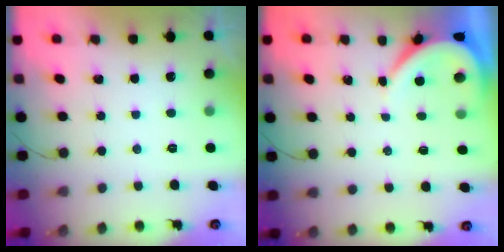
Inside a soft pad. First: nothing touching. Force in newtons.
{"total": 3.8, "press": 3.7, "slide": 0.4}